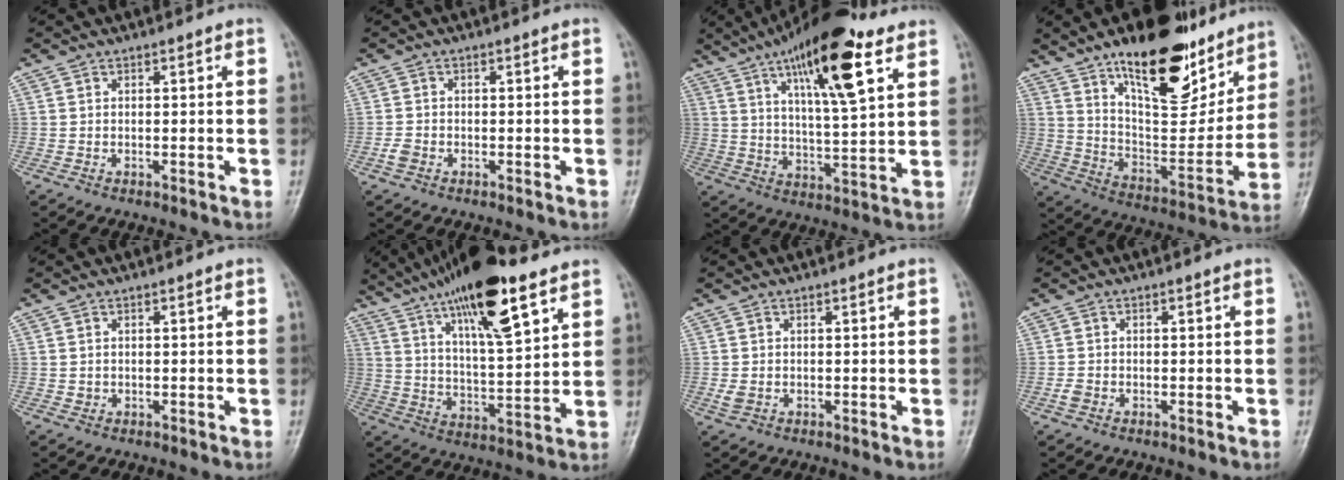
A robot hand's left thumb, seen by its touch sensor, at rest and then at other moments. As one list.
[{"total": 1.9, "force": [-0.8, 1.4, 0.9], "torque": [-0.020, 0.002, -0.020]}, {"total": 18.6, "force": [9.9, 5.0, 14.9], "torque": [-0.222, -0.032, 0.161]}, {"total": 23.7, "force": [15.5, 9.5, 15.2], "torque": [-0.181, -0.077, 0.254]}, {"total": 0.9, "force": [0.2, 0.8, 0.4], "torque": [-0.001, 0.001, 0.003]}, {"total": 20.0, "force": [12.1, 5.0, 15.1], "torque": [-0.246, -0.037, 0.209]}, {"total": 1.9, "force": [-0.1, 1.4, 1.3], "torque": [-0.025, -0.002, 0.000]}, {"total": 1.5, "force": [-0.6, 1.1, 0.7], "torque": [-0.014, 0.001, -0.014]}]